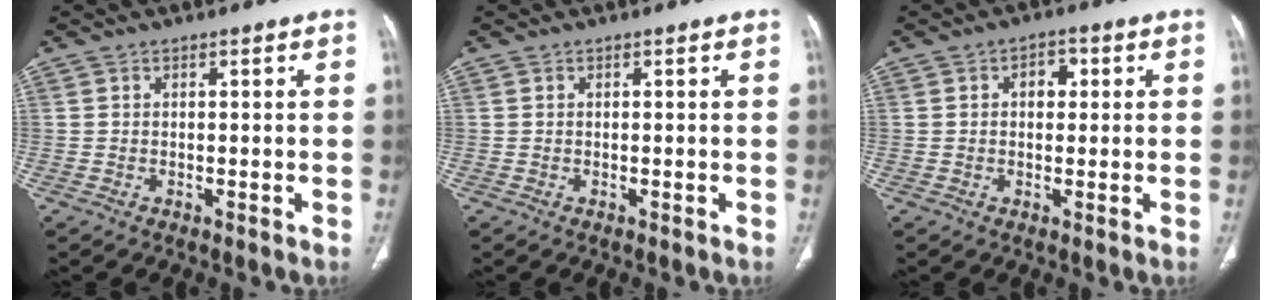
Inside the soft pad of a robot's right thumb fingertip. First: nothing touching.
{"total": 0.0}
{"total": 3.5, "force": [0.8, 2.4, 2.3], "torque": [-0.020, 0.006, 0.008]}